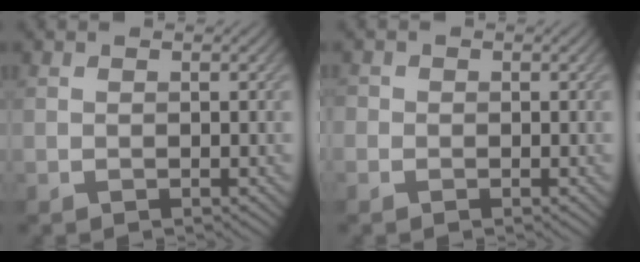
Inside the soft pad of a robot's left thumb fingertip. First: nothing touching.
{"total": 1.2, "force": [-0.4, 1.1, 0.2], "torque": [0.001, -0.004, -0.009]}